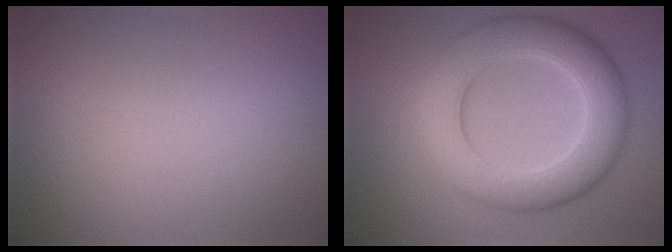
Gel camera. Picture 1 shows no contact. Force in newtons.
{"total": 8.5, "press": 8.5, "slide": 0.4}